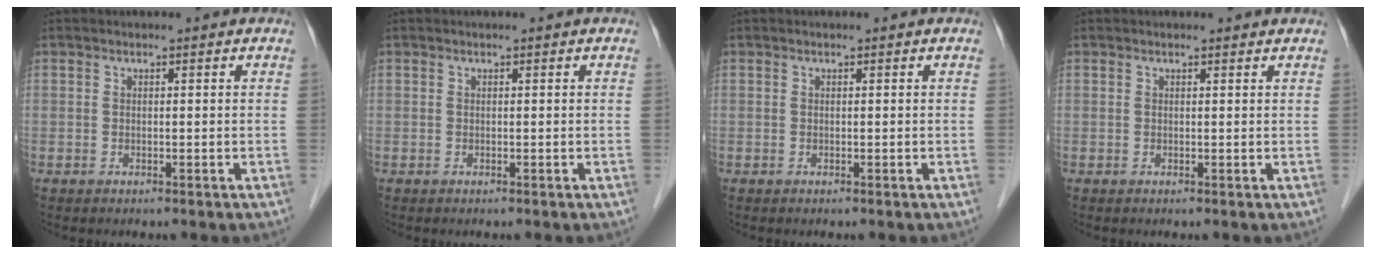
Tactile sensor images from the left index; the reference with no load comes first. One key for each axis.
{"total": 0.0}
{"total": 0.0}
{"total": 1.5, "fx": 1.4, "fy": 0.3, "fz": 0.2, "tx": -0.013, "ty": 0.004, "tz": 0.013}